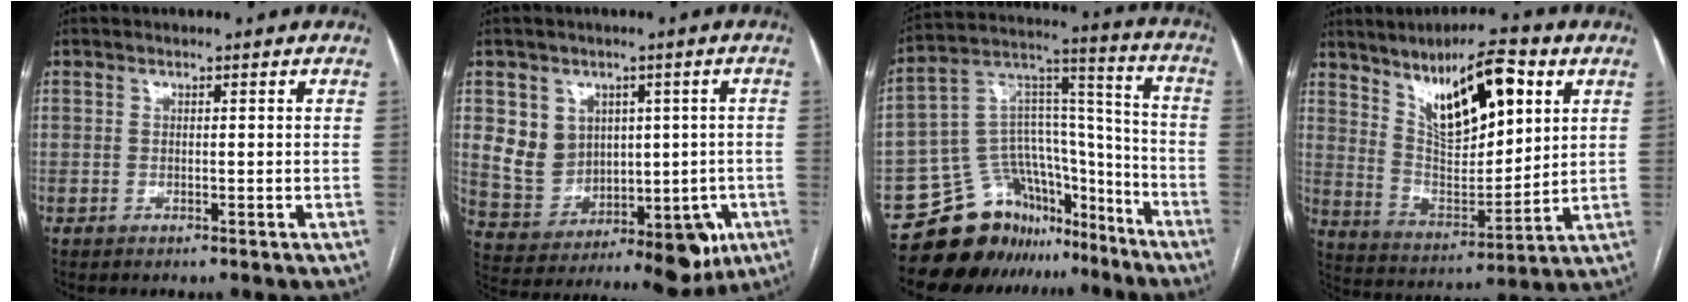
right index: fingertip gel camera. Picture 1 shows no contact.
{"total": 13.5, "force": [0.6, 11.3, 7.3], "torque": [-0.103, 0.044, 0.056]}
{"total": 16.6, "force": [-13.4, 9.2, 3.7], "torque": [-0.052, 0.087, -0.216]}
{"total": 15.6, "force": [7.7, 4.8, 12.7], "torque": [-0.214, 0.009, 0.141]}